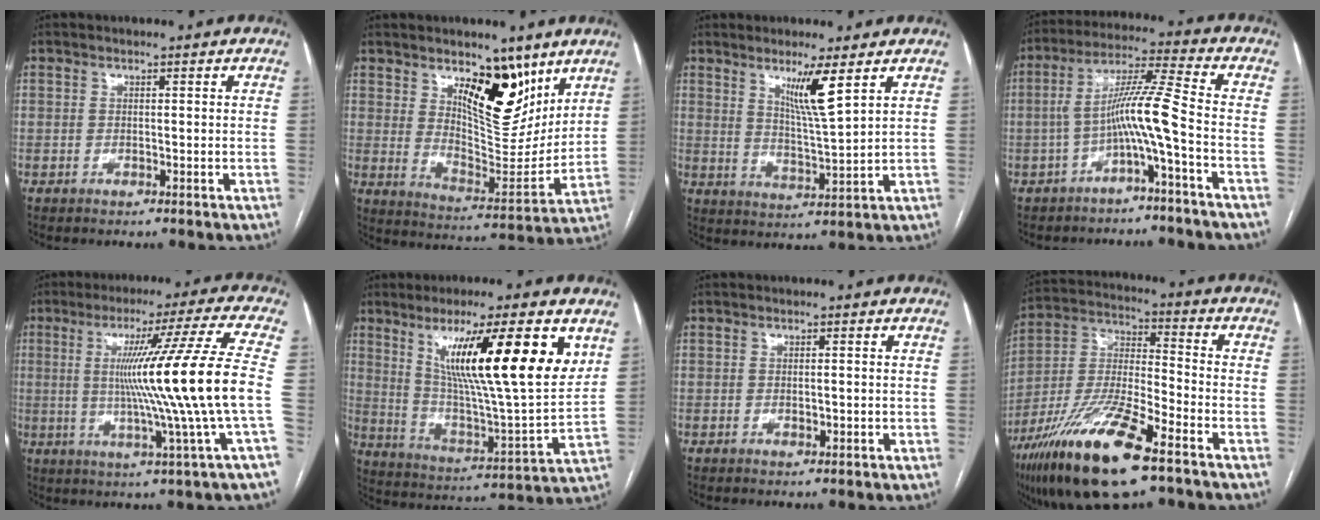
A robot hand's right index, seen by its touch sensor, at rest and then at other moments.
{"total": 13.0, "force": [7.7, 5.1, 9.2], "torque": [-0.131, -0.019, 0.136]}
{"total": 6.7, "force": [3.8, -0.6, 5.5], "torque": [-0.097, -0.019, 0.069]}
{"total": 8.6, "force": [-2.9, -1.1, 8.0], "torque": [-0.149, 0.028, -0.051]}
{"total": 17.1, "force": [-0.4, -3.4, 16.8], "torque": [-0.258, -0.010, -0.013]}
{"total": 20.2, "force": [8.8, 1.1, 18.2], "torque": [-0.287, -0.015, 0.141]}
{"total": 1.0, "force": [-0.2, 0.4, 1.0], "torque": [-0.016, -0.001, -0.001]}
{"total": 19.1, "force": [-11.6, 3.2, 14.9], "torque": [-0.320, -0.033, -0.209]}